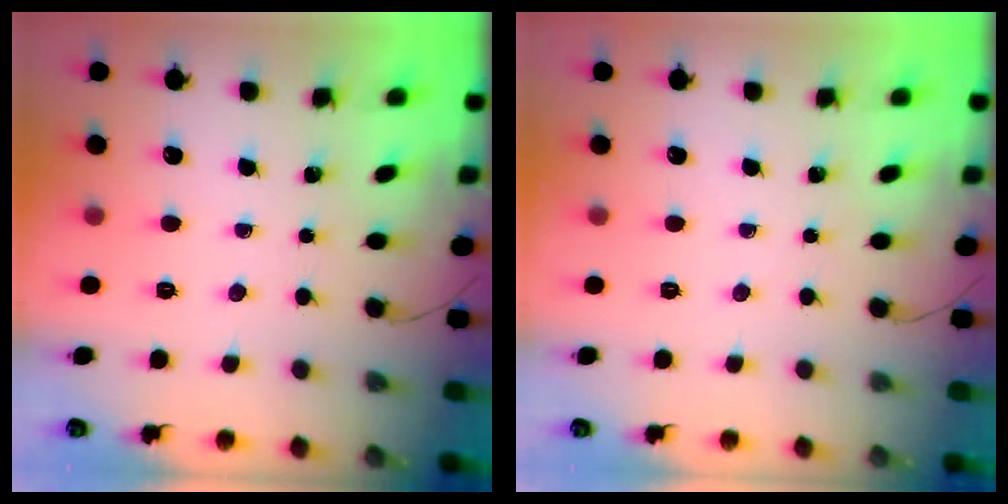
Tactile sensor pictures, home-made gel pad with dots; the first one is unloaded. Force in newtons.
{"total": 0.0}